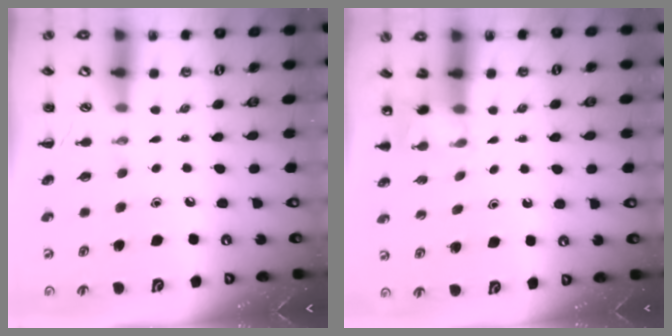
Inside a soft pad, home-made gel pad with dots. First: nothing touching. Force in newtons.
{"total": 3.6, "press": 3.4, "slide": 1.2}